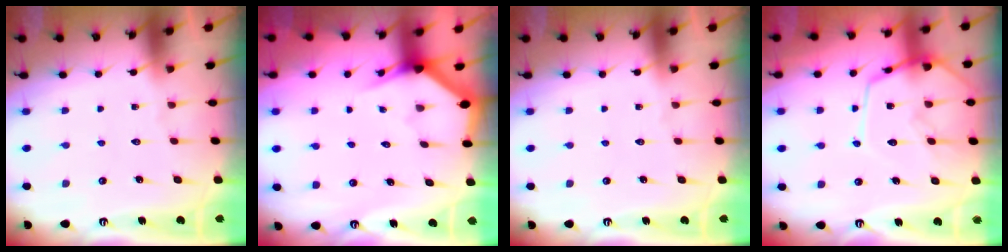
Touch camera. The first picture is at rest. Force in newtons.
{"total": 3.0, "press": 3.0, "slide": 0.1}
{"total": 0.0}
{"total": 12.7, "press": 12.6, "slide": 1.2}